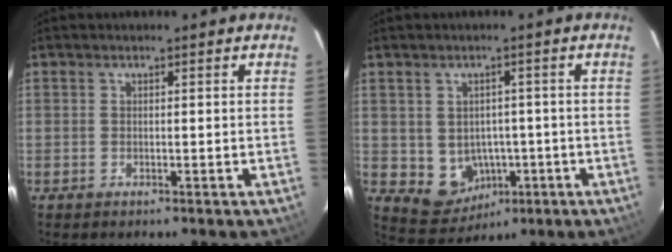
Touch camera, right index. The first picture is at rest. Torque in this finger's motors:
{"motor_torque": [0.19, -0.19, 0.02, 0.01]}